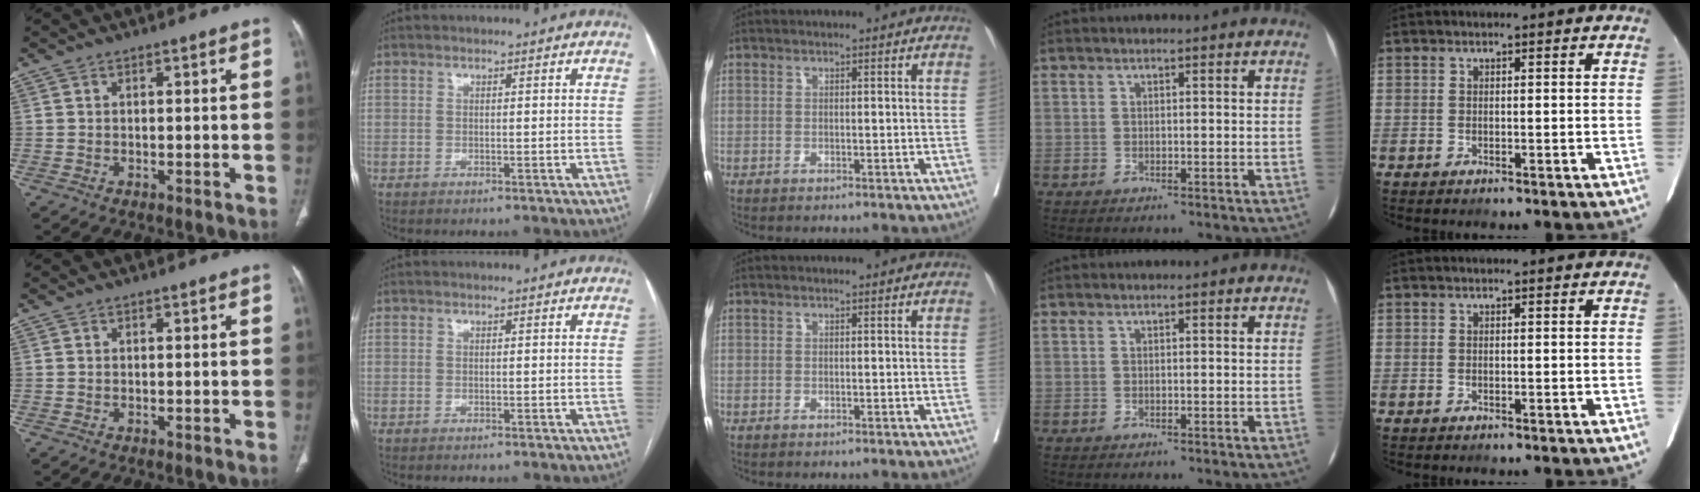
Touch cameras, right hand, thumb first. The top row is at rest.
{}